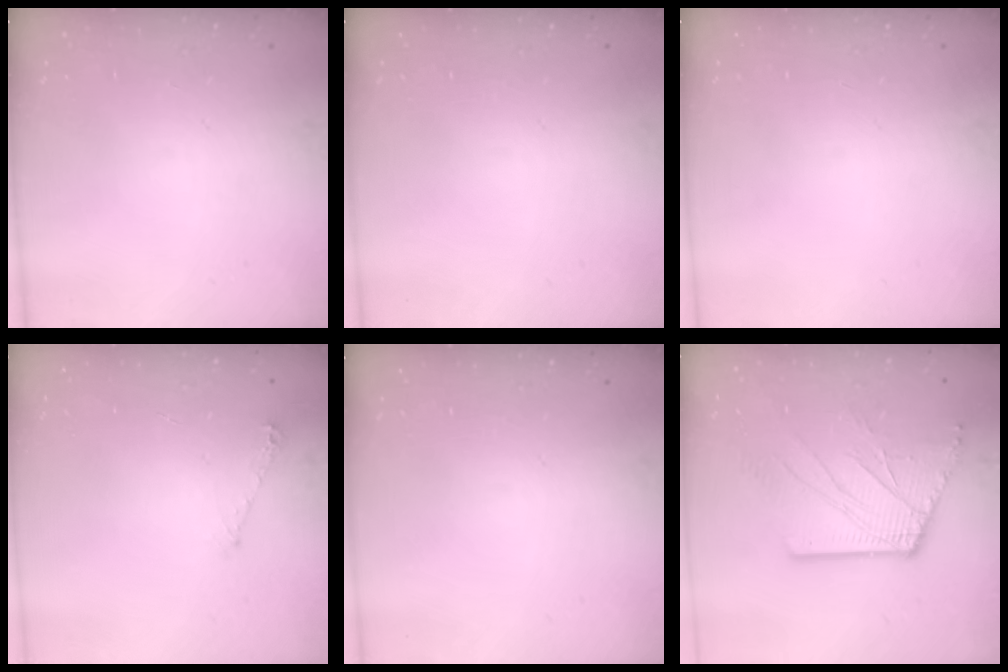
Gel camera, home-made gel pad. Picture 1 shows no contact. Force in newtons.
{"total": 0.0}
{"total": 0.0}
{"total": 4.9, "press": 4.9, "slide": 0.5}
{"total": 0.0}
{"total": 10.5, "press": 10.4, "slide": 1.5}